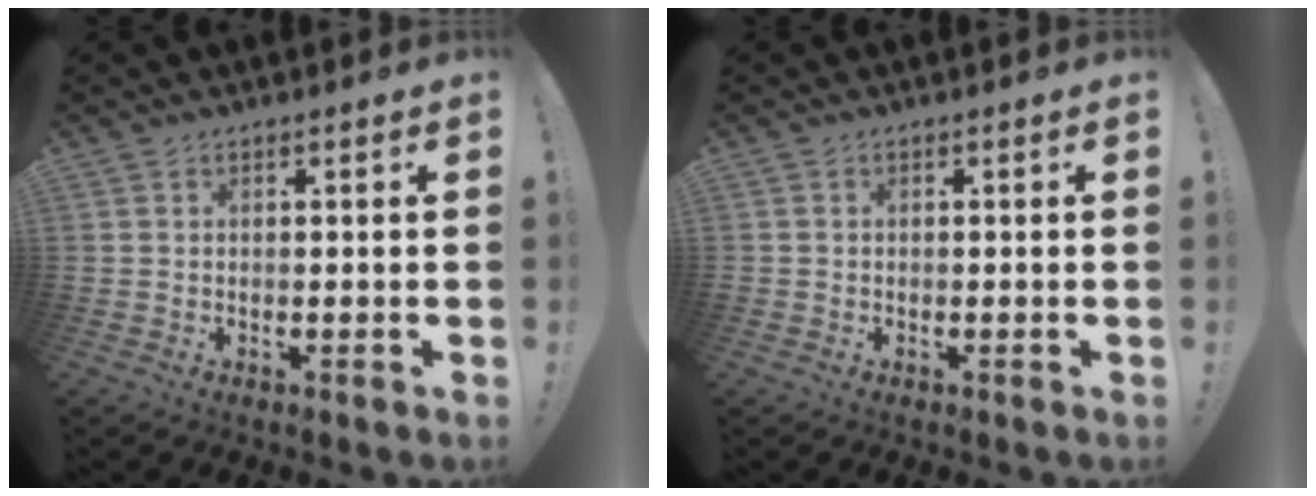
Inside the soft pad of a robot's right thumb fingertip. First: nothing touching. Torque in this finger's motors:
{"motor_torque": [-0.22, 0.05, -0.13, 0.09, 0.00]}